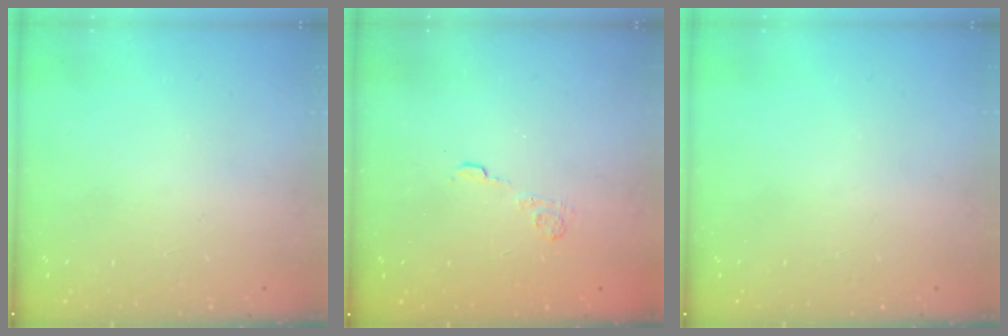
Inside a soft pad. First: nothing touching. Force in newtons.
{"total": 2.9, "press": 2.4, "slide": 1.5}
{"total": 0.0}